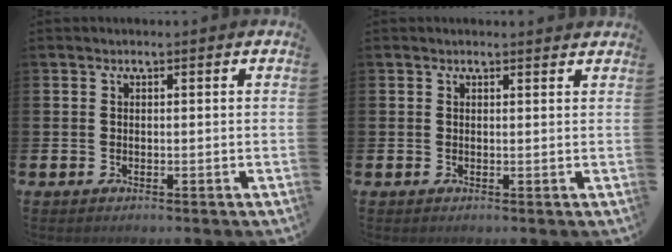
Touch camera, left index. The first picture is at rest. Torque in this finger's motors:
{"motor_torque": [0.83, -1.31, 0.04, -0.02]}